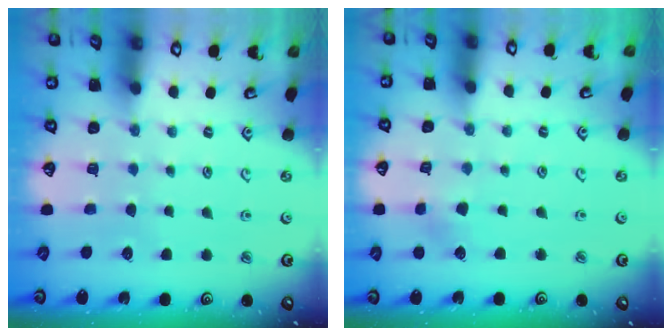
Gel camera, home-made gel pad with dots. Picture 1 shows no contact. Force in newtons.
{"total": 2.9, "press": 2.9, "slide": 0.4}